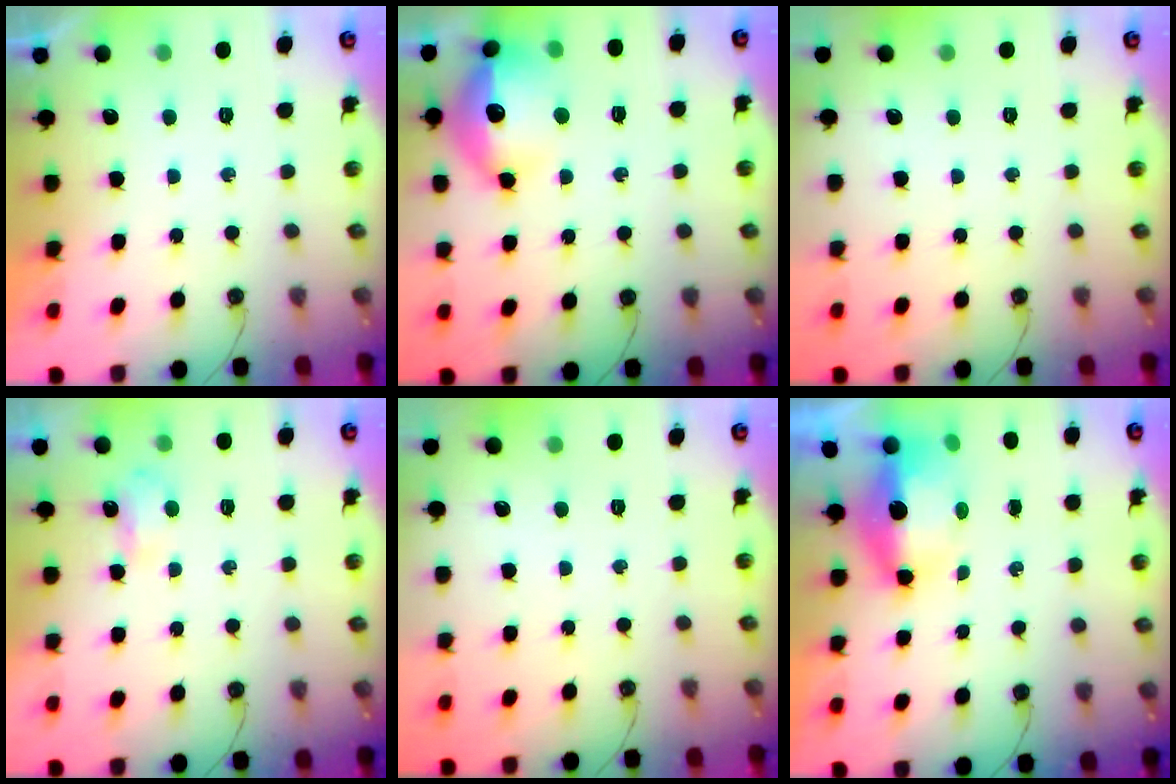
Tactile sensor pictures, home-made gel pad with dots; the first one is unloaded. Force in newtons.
{"total": 16.6, "press": 16.5, "slide": 1.4}
{"total": 0.0}
{"total": 3.5, "press": 3.5, "slide": 0.6}
{"total": 0.0}
{"total": 7.9, "press": 7.6, "slide": 2.0}